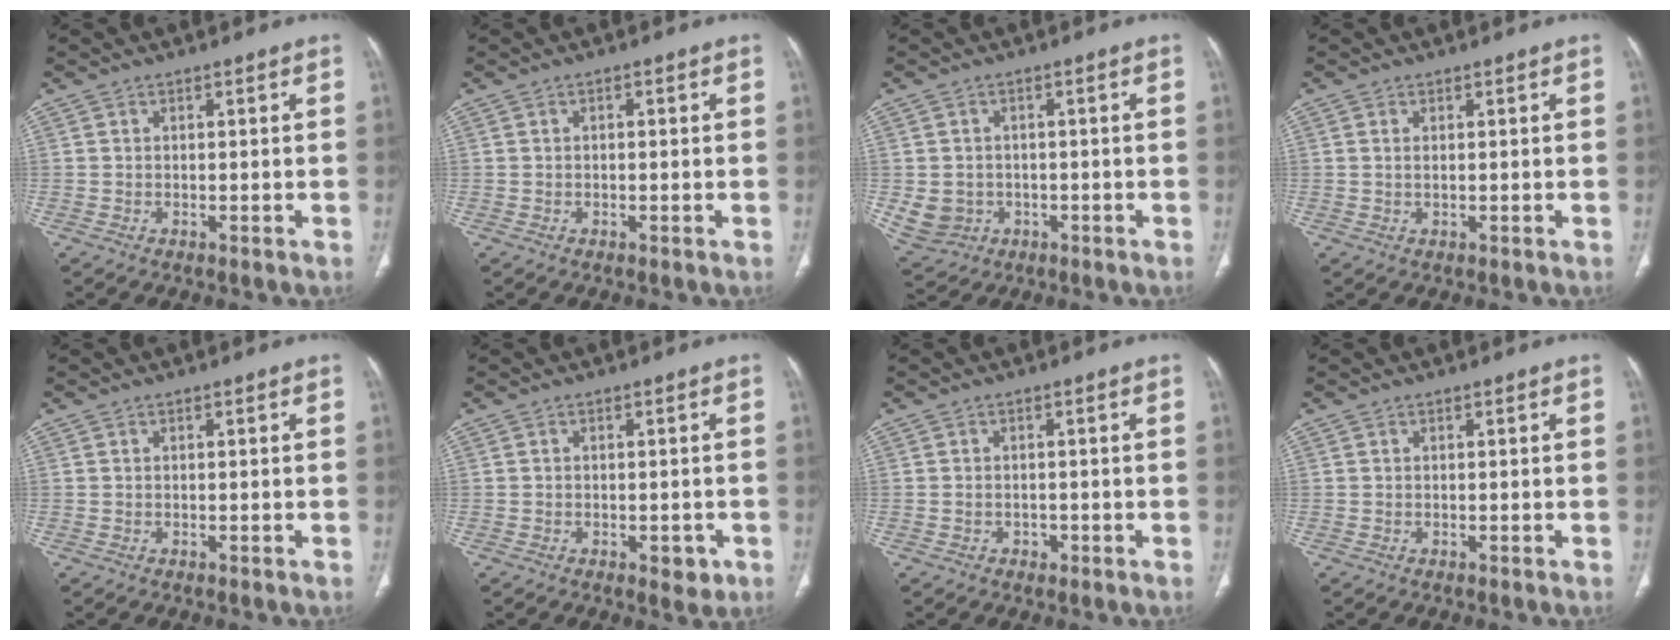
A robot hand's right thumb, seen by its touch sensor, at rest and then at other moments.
{"total": 0.9, "force": [0.1, 0.3, 0.8], "torque": [-0.018, 0.005, 0.002]}
{"total": 6.6, "force": [-1.2, 6.0, 2.4], "torque": [-0.043, 0.008, -0.003]}
{"total": 0.8, "force": [0.3, 0.3, 0.7], "torque": [-0.020, 0.002, 0.008]}
{"total": 0.0}
{"total": 3.2, "force": [-1.3, 1.8, 2.3], "torque": [-0.015, 0.001, -0.013]}
{"total": 1.7, "force": [-0.8, 1.4, 0.4], "torque": [-0.003, 0.009, -0.010]}
{"total": 0.0}